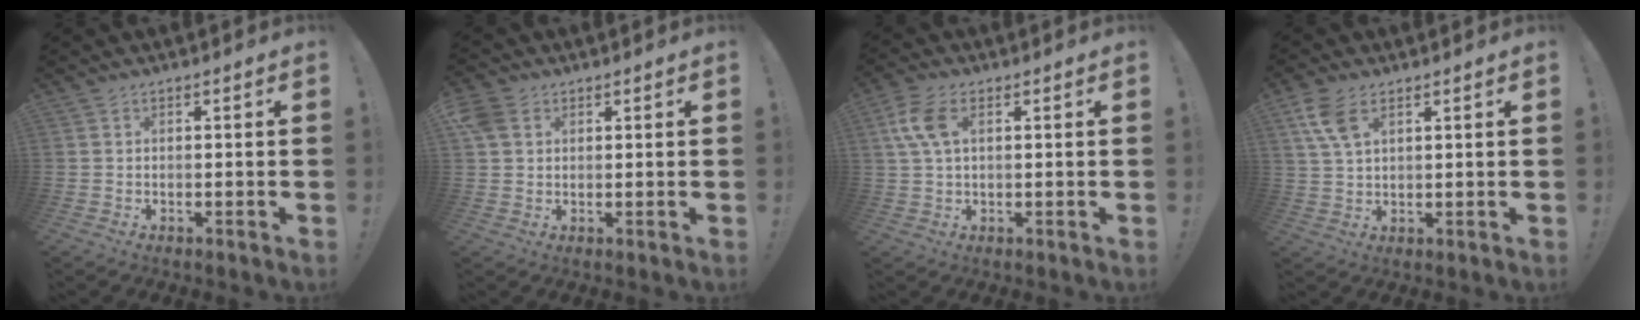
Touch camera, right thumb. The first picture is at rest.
{"total": 5.2, "force": [2.1, 4.0, 2.6], "torque": [-0.046, 0.004, 0.045]}
{"total": 8.2, "force": [2.4, 4.5, 6.4], "torque": [-0.139, 0.004, 0.045]}
{"total": 7.7, "force": [4.0, 4.1, 5.1], "torque": [-0.109, -0.008, 0.078]}